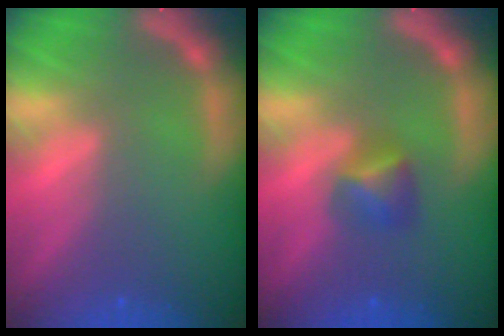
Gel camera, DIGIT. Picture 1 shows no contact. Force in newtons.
{"total": 2.4}